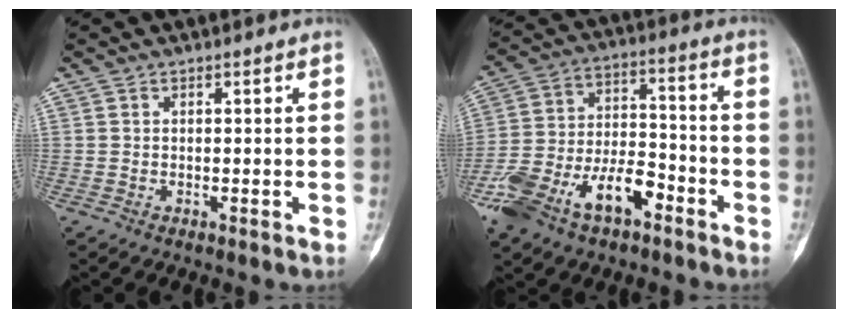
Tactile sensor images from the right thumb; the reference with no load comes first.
{"total": 16.9, "force": [-9.1, 8.4, 11.5], "torque": [-0.211, 0.060, -0.167]}